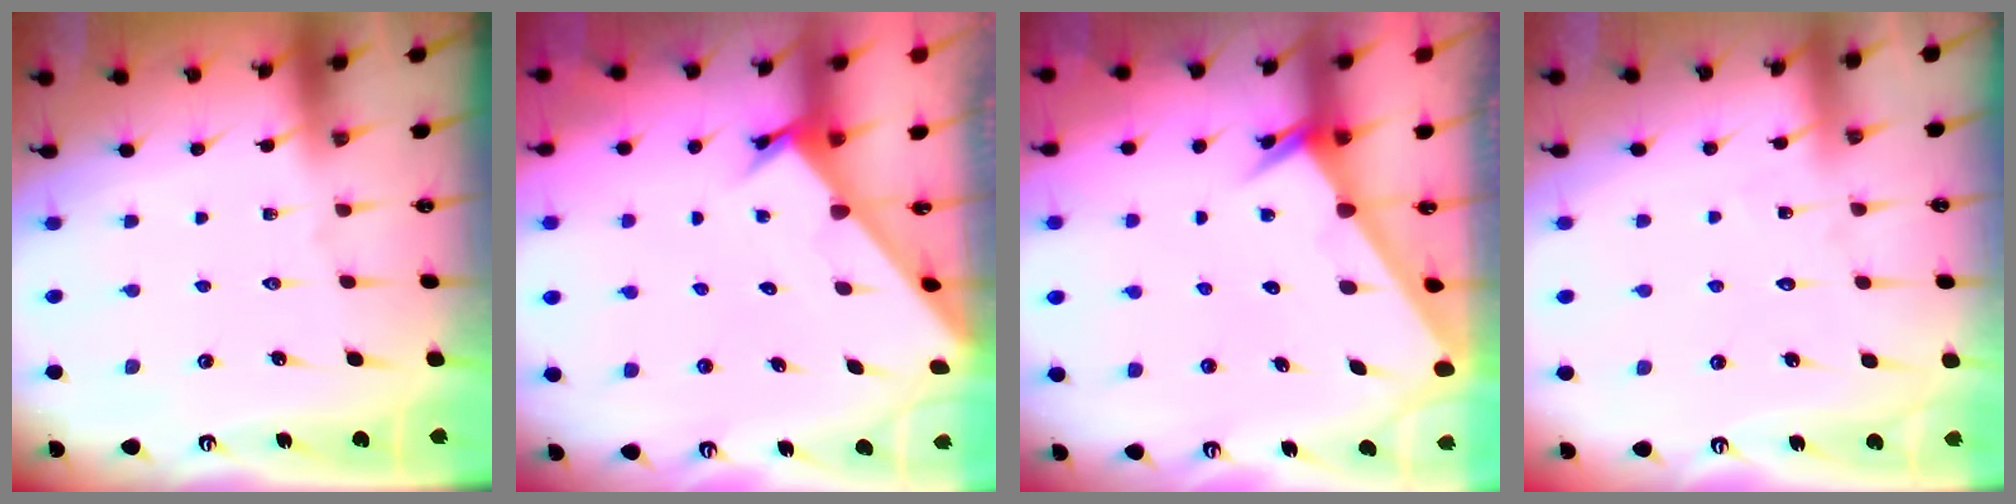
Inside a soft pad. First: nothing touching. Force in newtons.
{"total": 2.4, "press": 2.4, "slide": 0.1}
{"total": 2.2, "press": 2.2, "slide": 0.1}
{"total": 4.9, "press": 4.9, "slide": 0.4}